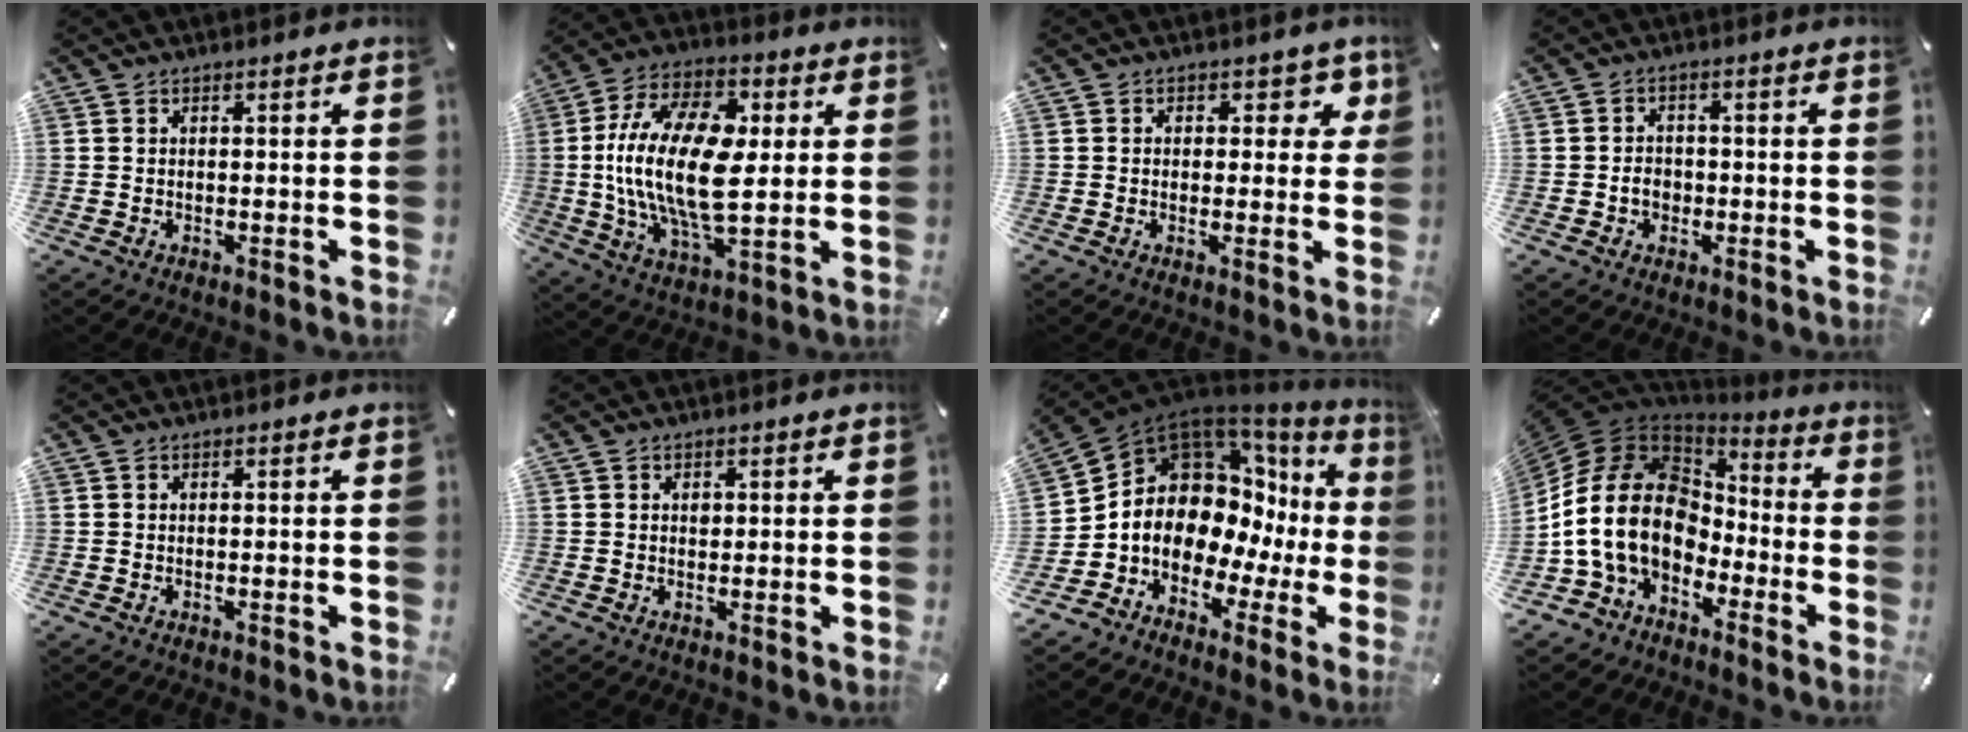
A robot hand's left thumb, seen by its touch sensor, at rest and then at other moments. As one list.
[{"total": 21.6, "force": [1.4, 11.2, 18.4], "torque": [-0.393, -0.004, 0.018]}, {"total": 5.2, "force": [1.6, 3.9, 3.1], "torque": [-0.021, -0.006, 0.020]}, {"total": 3.6, "force": [-1.0, 3.0, 1.7], "torque": [-0.031, 0.005, -0.019]}, {"total": 0.0}, {"total": 1.0, "force": [0.3, 0.9, 0.5], "torque": [-0.002, -0.002, 0.003]}, {"total": 12.9, "force": [2.4, 10.5, 7.2], "torque": [-0.146, -0.059, 0.049]}, {"total": 19.5, "force": [-2.1, 14.7, 12.6], "torque": [-0.279, 0.016, -0.035]}]